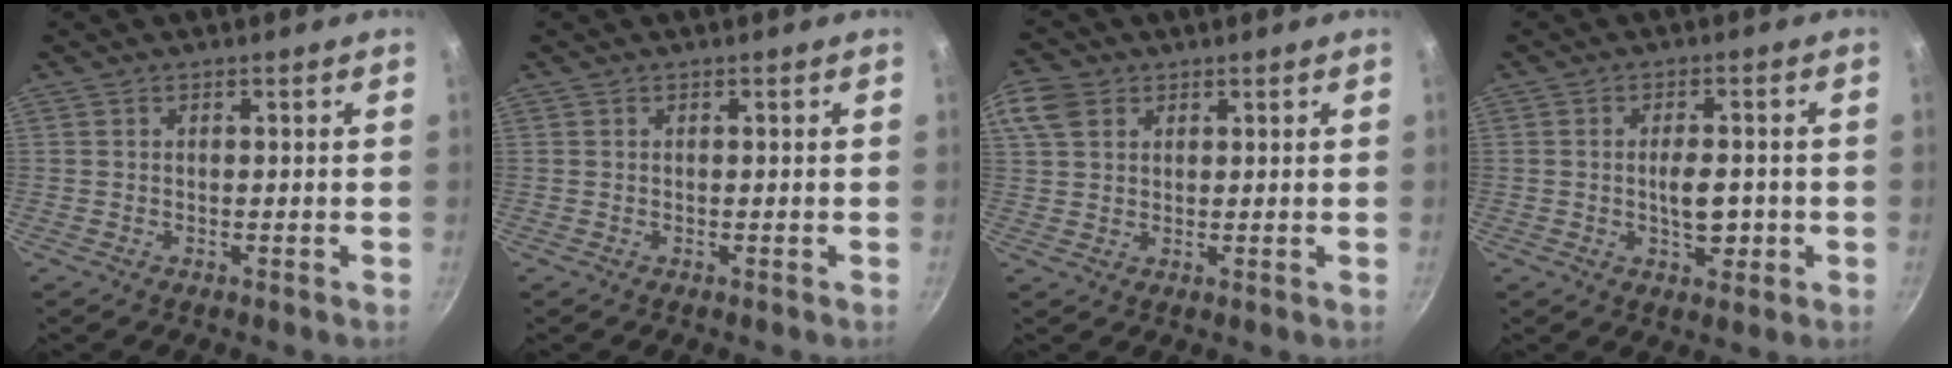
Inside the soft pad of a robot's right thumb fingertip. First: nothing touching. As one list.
[{"total": 0.0}, {"total": 6.7, "force": [2.9, 5.0, 3.4], "torque": [-0.059, 0.000, 0.050]}, {"total": 5.8, "force": [-0.9, 2.9, 4.9], "torque": [-0.060, 0.003, -0.012]}]